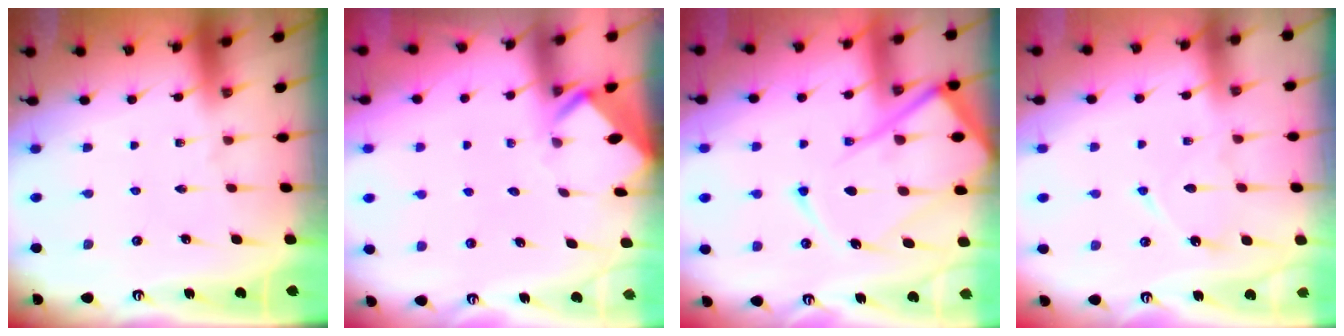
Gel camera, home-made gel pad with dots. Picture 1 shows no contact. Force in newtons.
{"total": 3.4, "press": 3.4, "slide": 0.3}
{"total": 18.5, "press": 18.3, "slide": 2.1}
{"total": 8.2, "press": 8.2, "slide": 0.8}